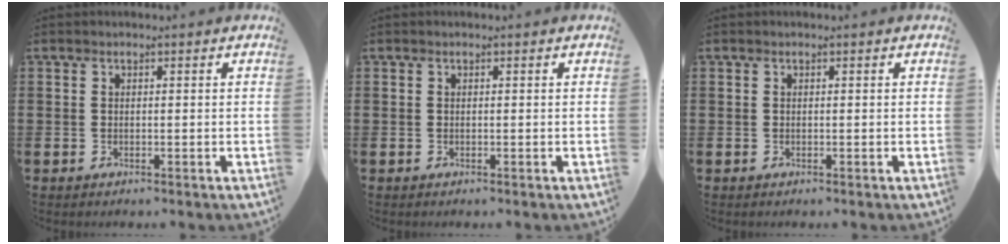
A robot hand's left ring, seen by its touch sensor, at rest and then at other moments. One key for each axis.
{"total": 0.0}
{"total": 0.0}